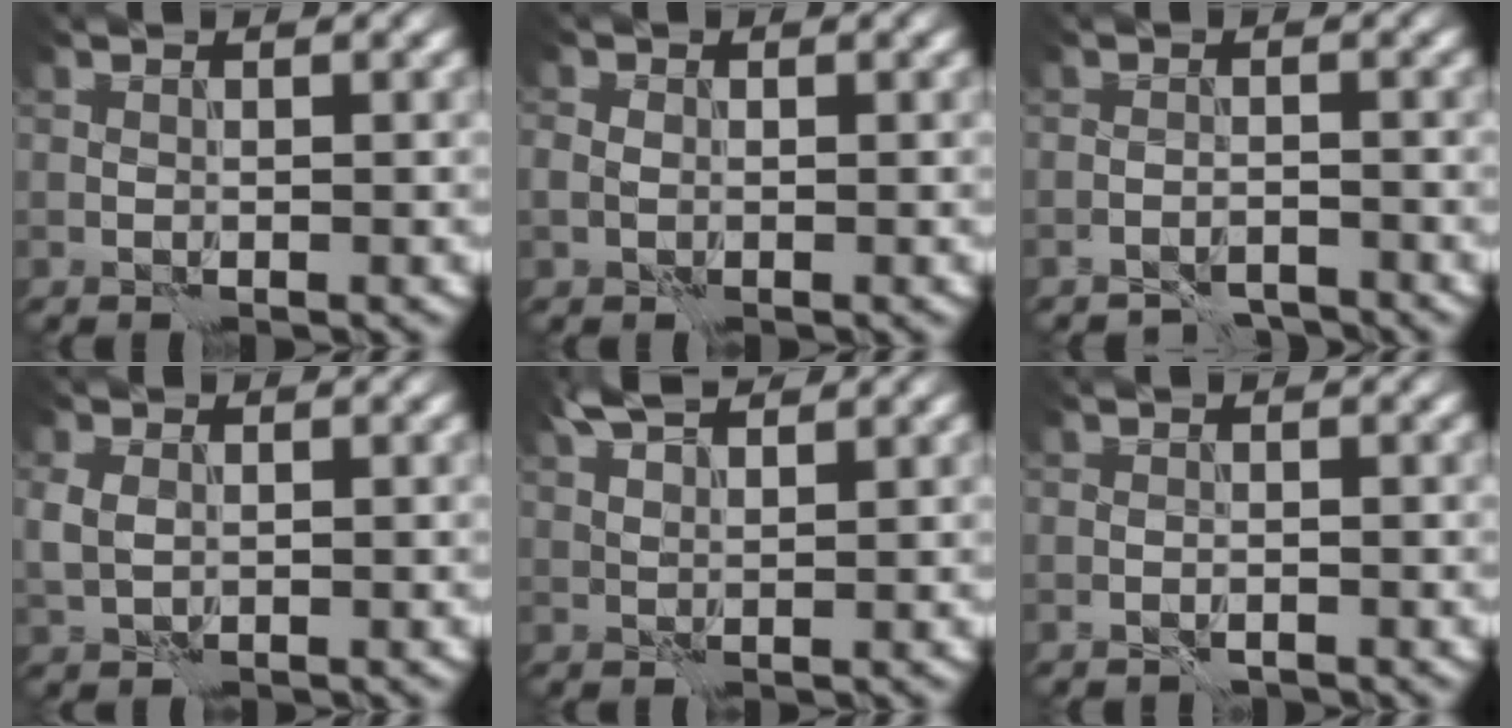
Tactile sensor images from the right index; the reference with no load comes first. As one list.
[{"total": 0.8, "force": [-0.3, 0.7, 0.3], "torque": [-0.005, -0.002, -0.009]}, {"total": 2.4, "force": [-2.4, 0.2, -0.1], "torque": [0.010, 0.002, -0.044]}, {"total": 1.7, "force": [0.2, 1.4, 1.1], "torque": [-0.027, -0.005, 0.006]}, {"total": 3.5, "force": [2.9, 0.5, 1.8], "torque": [-0.046, 0.008, 0.054]}, {"total": 0.8, "force": [-0.8, 0.3, 0.1], "torque": [-0.002, 0.002, -0.016]}]